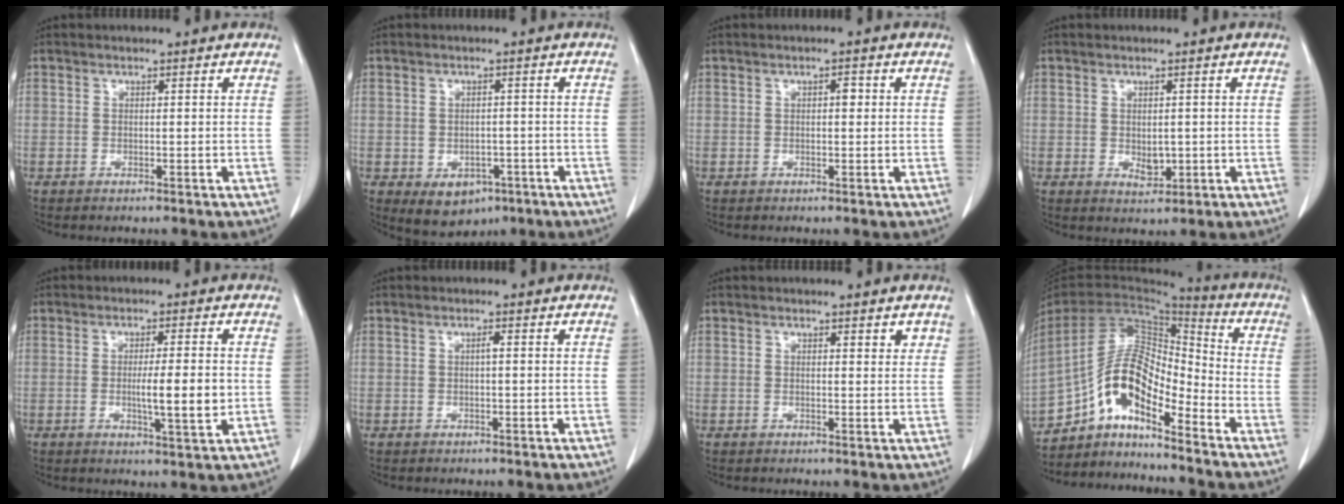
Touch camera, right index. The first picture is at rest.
{"total": 5.6, "force": [-2.6, 4.2, 2.7], "torque": [-0.036, 0.002, -0.022]}
{"total": 1.3, "force": [0.3, 0.6, 1.1], "torque": [-0.014, 0.004, 0.005]}
{"total": 2.5, "force": [-0.2, 1.6, 1.9], "torque": [-0.028, -0.005, 0.006]}
{"total": 6.1, "force": [-0.6, 0.4, 6.0], "torque": [-0.098, -0.009, -0.009]}
{"total": 0.7, "force": [0.2, 0.2, 0.7], "torque": [-0.013, 0.002, 0.003]}
{"total": 1.8, "force": [1.3, 0.7, 1.0], "torque": [-0.009, -0.005, 0.017]}
{"total": 11.6, "force": [-7.9, 3.6, 7.7], "torque": [-0.145, 0.040, -0.143]}